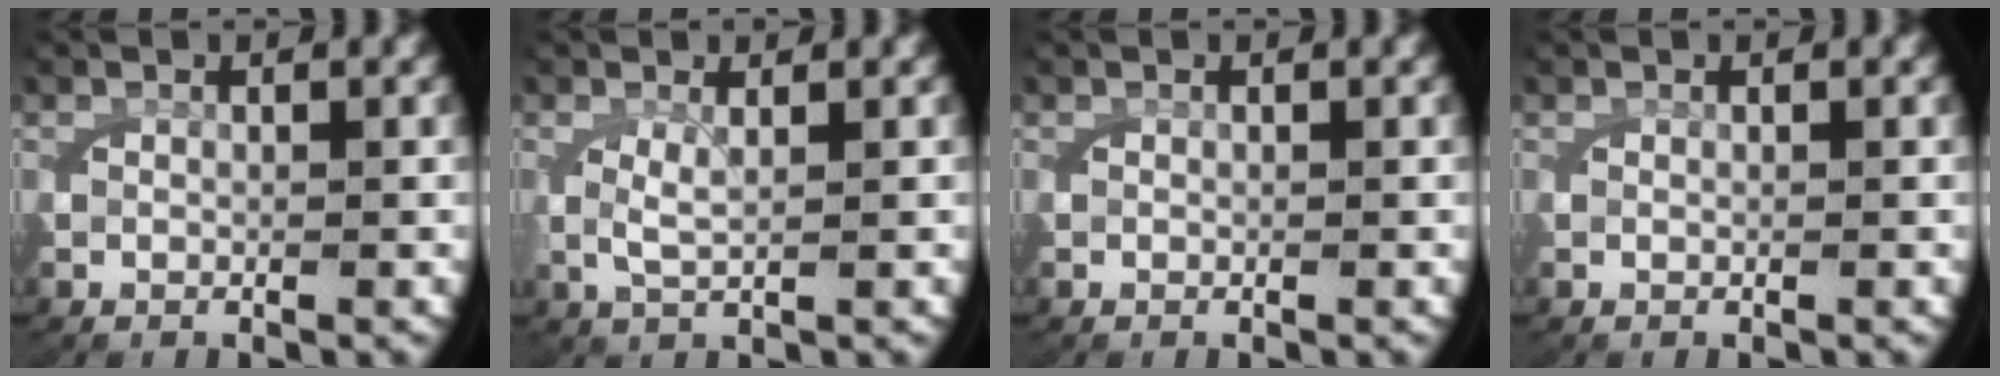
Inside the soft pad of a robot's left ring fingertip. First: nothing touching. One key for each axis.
{"total": 2.1, "fx": 0.6, "fy": 0.6, "fz": 1.9, "tx": -0.048, "ty": -0.006, "tz": 0.018}
{"total": 0.0}
{"total": 0.0}